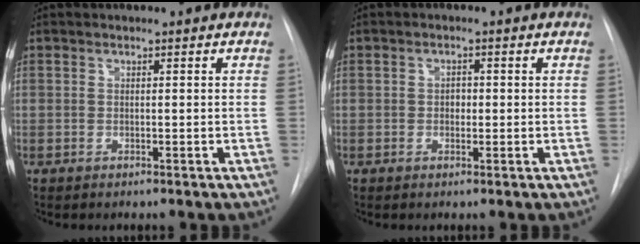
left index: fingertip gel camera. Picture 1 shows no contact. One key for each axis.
{"total": 1.5, "fx": -0.1, "fy": 1.1, "fz": 1.0, "tx": -0.014, "ty": 0.003, "tz": -0.002}